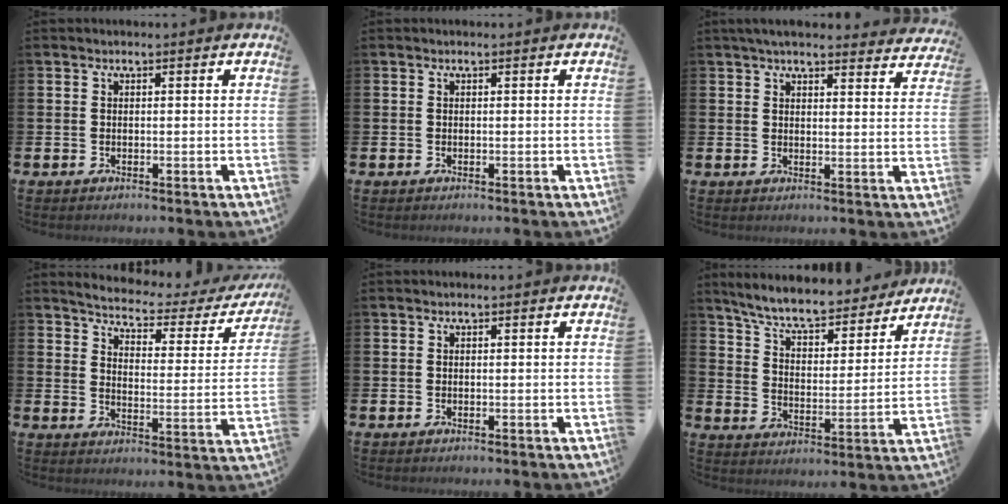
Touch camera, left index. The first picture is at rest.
{"total": 0.0}
{"total": 4.5, "force": [4.3, 0.7, 1.2], "torque": [-0.030, -0.014, 0.078]}
{"total": 4.0, "force": [3.7, 0.9, 1.3], "torque": [-0.040, -0.033, 0.051]}
{"total": 0.0}
{"total": 8.1, "force": [7.5, 1.3, 2.8], "torque": [-0.079, -0.056, 0.127]}